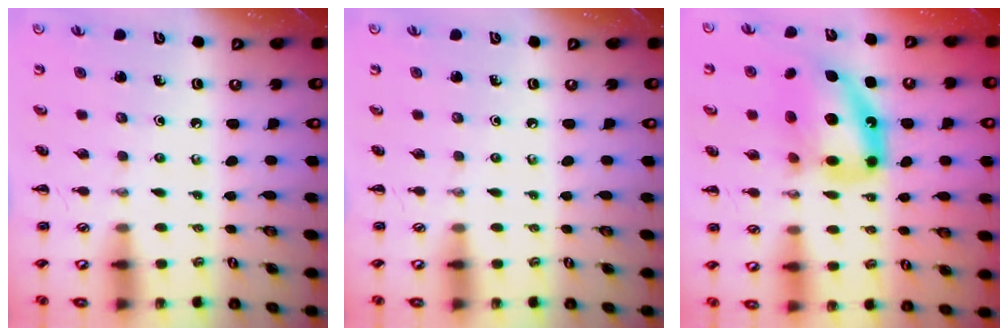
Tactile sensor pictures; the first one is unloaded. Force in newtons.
{"total": 0.0}
{"total": 14.0, "press": 13.6, "slide": 3.3}